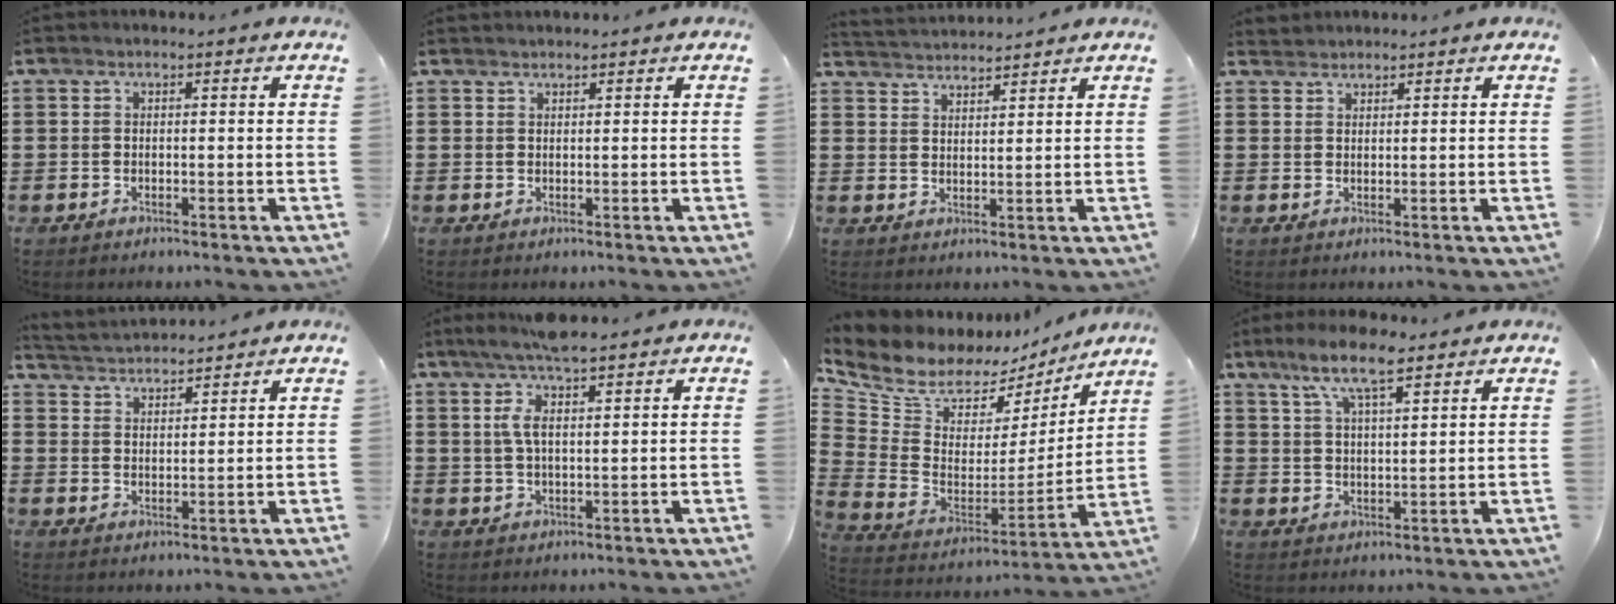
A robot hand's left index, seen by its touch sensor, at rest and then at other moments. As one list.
[{"total": 0.8, "force": [0.8, 0.0, 0.1], "torque": [-0.003, -0.002, 0.016]}, {"total": 2.5, "force": [2.5, -0.2, -0.4], "torque": [-0.001, -0.008, 0.046]}, {"total": 1.4, "force": [1.3, 0.3, -0.2], "torque": [-0.001, 0.000, 0.028]}, {"total": 2.9, "force": [2.9, 0.2, -0.2], "torque": [-0.009, -0.012, 0.051]}, {"total": 6.6, "force": [3.9, 1.3, 5.2], "torque": [-0.109, -0.003, 0.067]}, {"total": 8.0, "force": [6.9, 3.7, 1.4], "torque": [-0.077, -0.057, 0.125]}, {"total": 8.0, "force": [5.8, 1.8, 5.3], "torque": [-0.117, -0.003, 0.104]}]